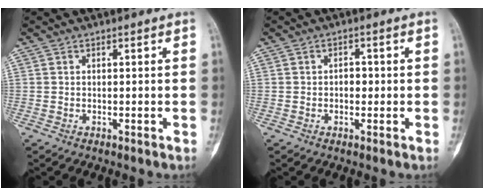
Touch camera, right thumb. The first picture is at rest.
{"total": 2.1, "force": [-0.2, 1.5, 1.5], "torque": [-0.009, 0.006, -0.007]}